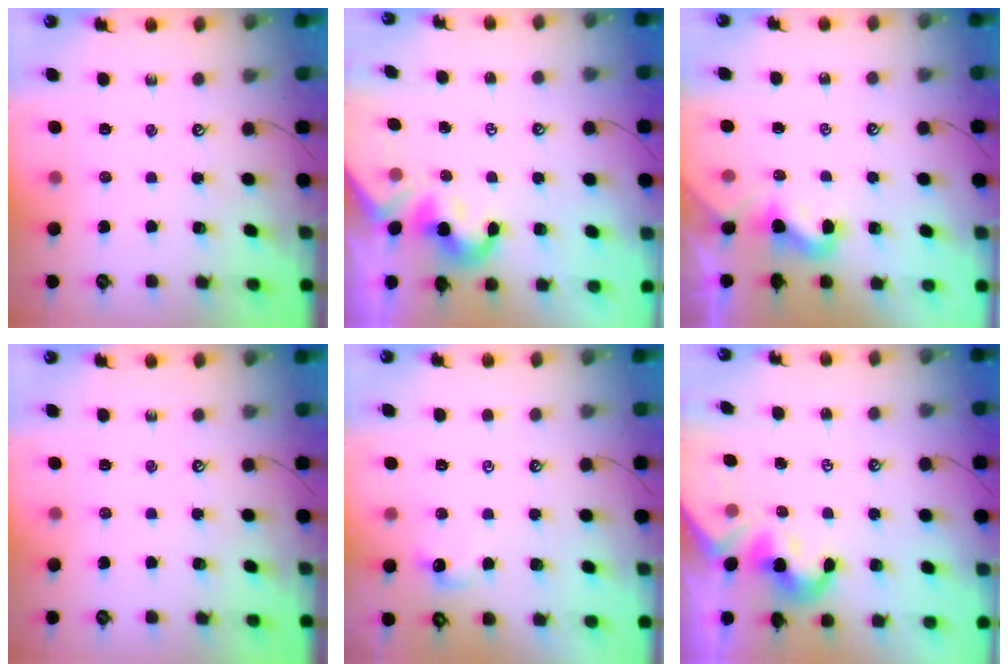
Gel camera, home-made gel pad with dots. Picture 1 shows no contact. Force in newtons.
{"total": 2.1, "press": 2.1, "slide": 0.4}
{"total": 2.2, "press": 2.2, "slide": 0.4}
{"total": 0.0}
{"total": 1.0, "press": 0.8, "slide": 0.6}
{"total": 2.2, "press": 2.1, "slide": 0.4}